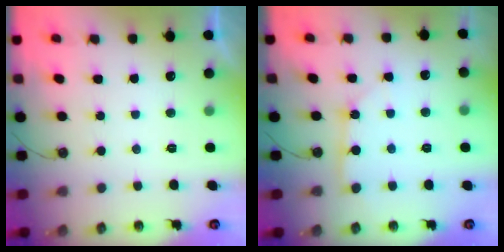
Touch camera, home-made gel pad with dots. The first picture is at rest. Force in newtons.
{"total": 4.3, "press": 4.3, "slide": 0.4}